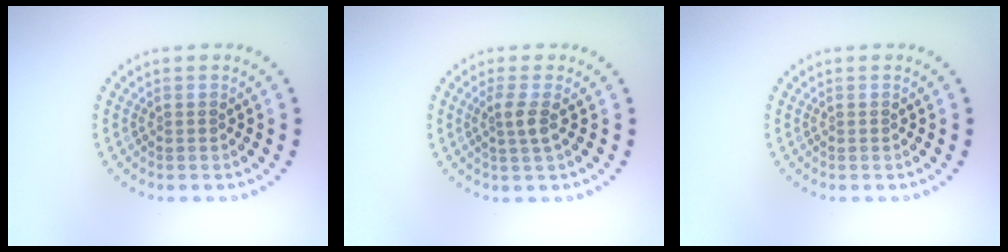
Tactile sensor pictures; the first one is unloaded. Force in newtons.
{"total": 1.8, "press": 1.3, "slide": 1.2}
{"total": 0.0}